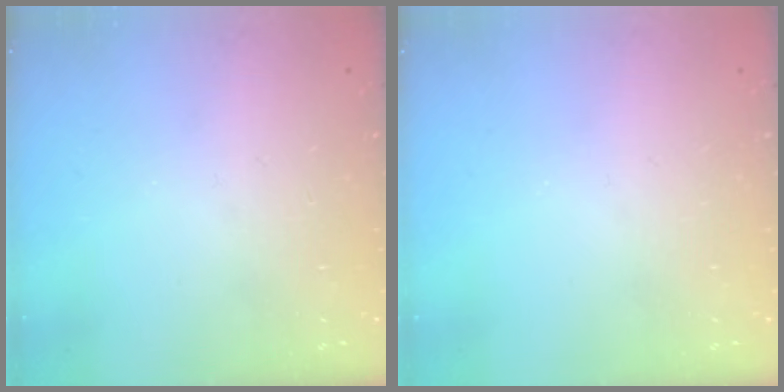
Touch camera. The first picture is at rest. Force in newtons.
{"total": 0.0}